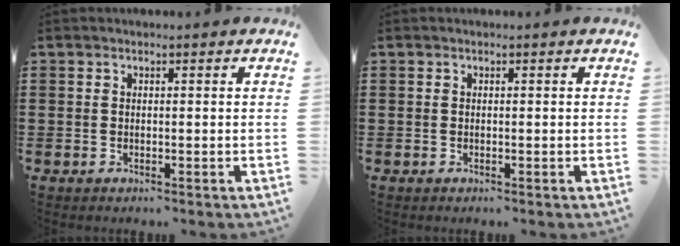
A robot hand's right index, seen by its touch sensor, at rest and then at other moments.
{"total": 0.0}